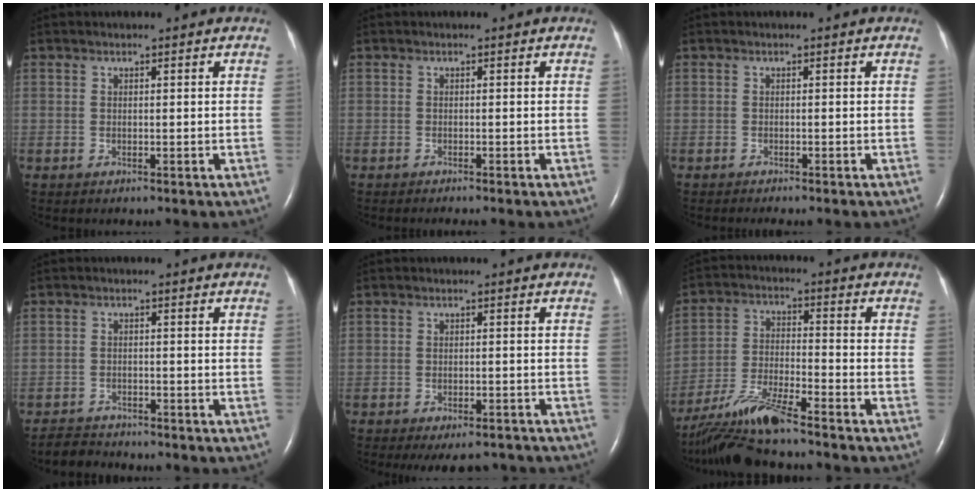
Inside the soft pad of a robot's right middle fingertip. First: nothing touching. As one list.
[{"total": 2.2, "force": [-1.8, -0.3, 1.2], "torque": [-0.013, 0.002, -0.018]}, {"total": 3.1, "force": [-2.6, -0.1, 1.6], "torque": [-0.016, -0.004, -0.029]}, {"total": 2.8, "force": [-2.8, 0.3, -0.3], "torque": [0.002, -0.014, -0.050]}, {"total": 7.9, "force": [-6.9, 2.3, 3.2], "torque": [-0.036, -0.010, -0.084]}, {"total": 10.5, "force": [-9.2, -0.2, 5.0], "torque": [-0.102, -0.016, -0.171]}]